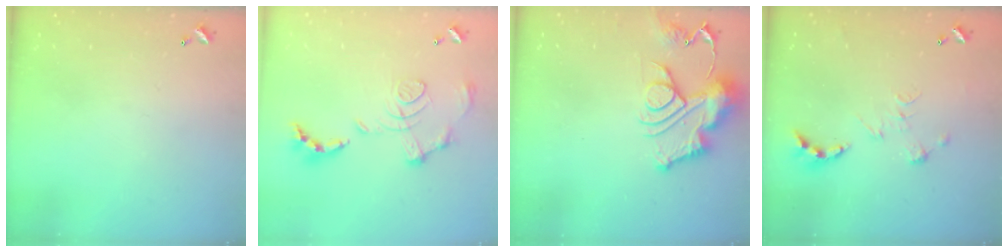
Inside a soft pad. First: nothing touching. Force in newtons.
{"total": 1.5, "press": 0.8, "slide": 1.3}
{"total": 13.4, "press": 13.4, "slide": 1.4}
{"total": 0.0}